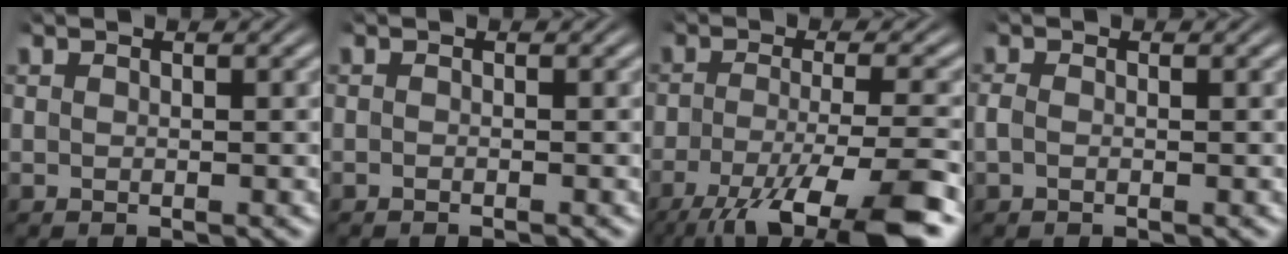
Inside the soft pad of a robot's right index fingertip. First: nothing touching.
{"total": 0.8, "force": [-0.7, -0.2, 0.1], "torque": [-0.003, -0.004, -0.012]}
{"total": 9.9, "force": [-5.1, 4.0, 7.5], "torque": [-0.135, -0.040, -0.061]}
{"total": 0.7, "force": [-0.3, 0.2, 0.5], "torque": [-0.017, -0.004, -0.003]}